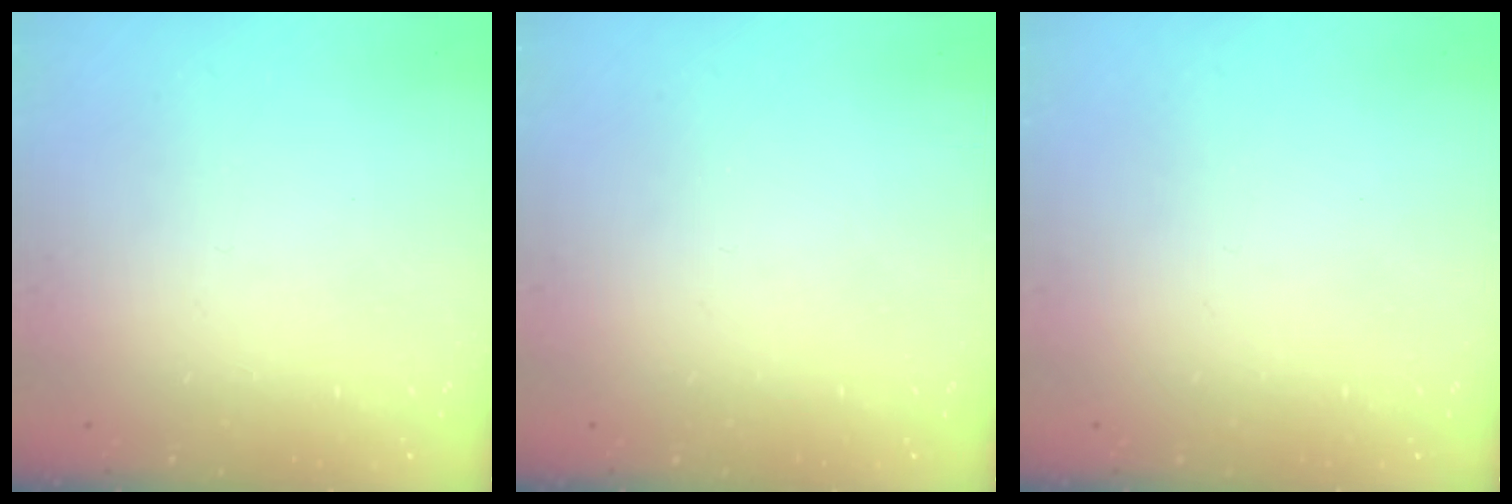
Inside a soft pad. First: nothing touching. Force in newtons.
{"total": 0.0}
{"total": 0.0}